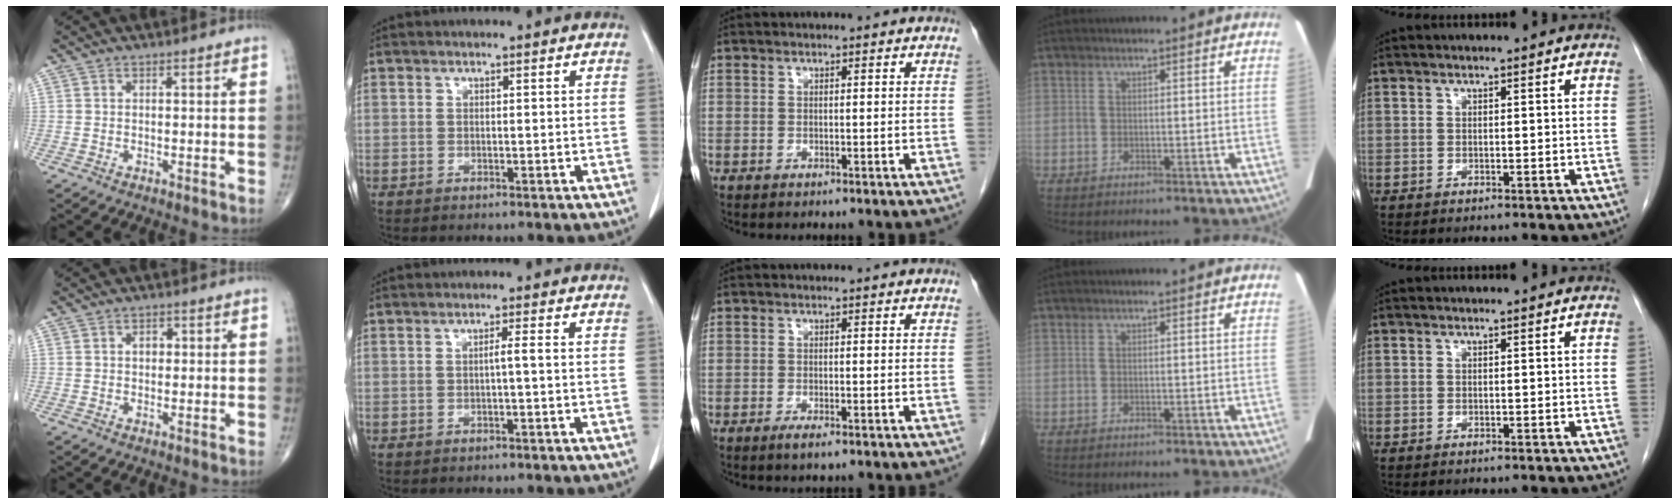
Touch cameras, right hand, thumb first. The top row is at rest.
{"thumb": {"total": 3.2, "force": [0.3, 2.2, 2.2], "torque": [-0.027, 0.010, 0.002]}, "index": {"total": 1.4, "force": [-0.2, -0.3, 1.3], "torque": [-0.022, 0.002, -0.004]}, "middle": {"total": 1.6, "force": [-1.0, 0.1, 1.3], "torque": [-0.029, -0.006, -0.017]}}